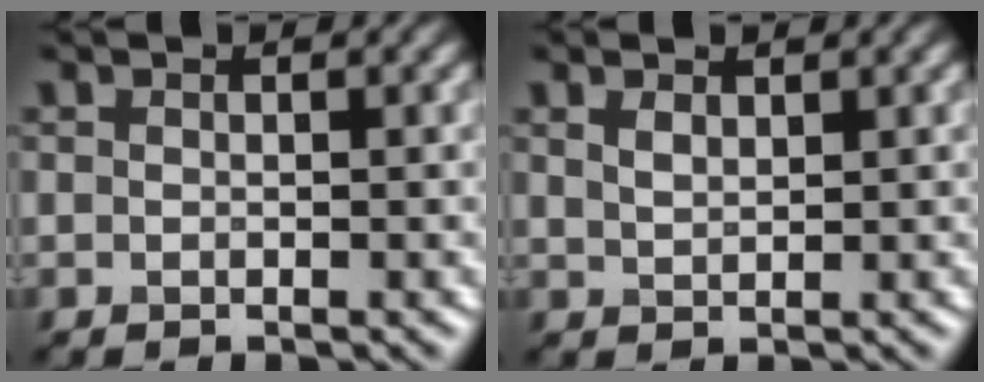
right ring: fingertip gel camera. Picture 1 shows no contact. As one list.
[{"total": 1.3, "force": [0.9, 0.6, 0.7], "torque": [-0.017, 0.001, 0.021]}]